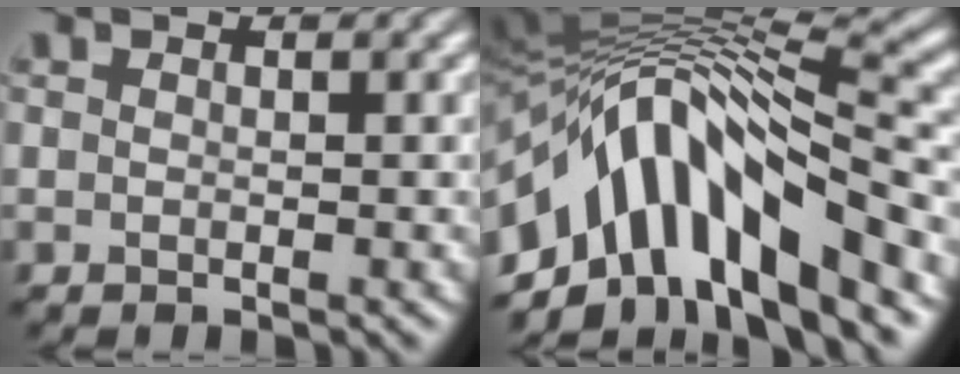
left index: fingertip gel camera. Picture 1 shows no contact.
{"total": 12.3, "force": [-5.2, 5.1, 9.9], "torque": [-0.158, 0.013, -0.080]}